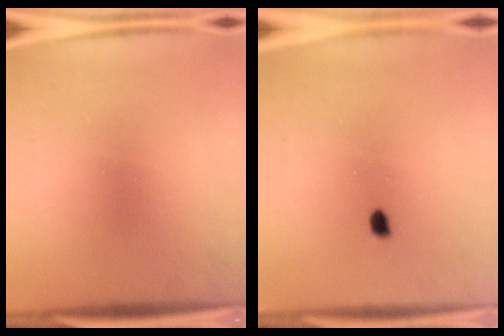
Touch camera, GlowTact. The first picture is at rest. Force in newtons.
{"total": 0.8}